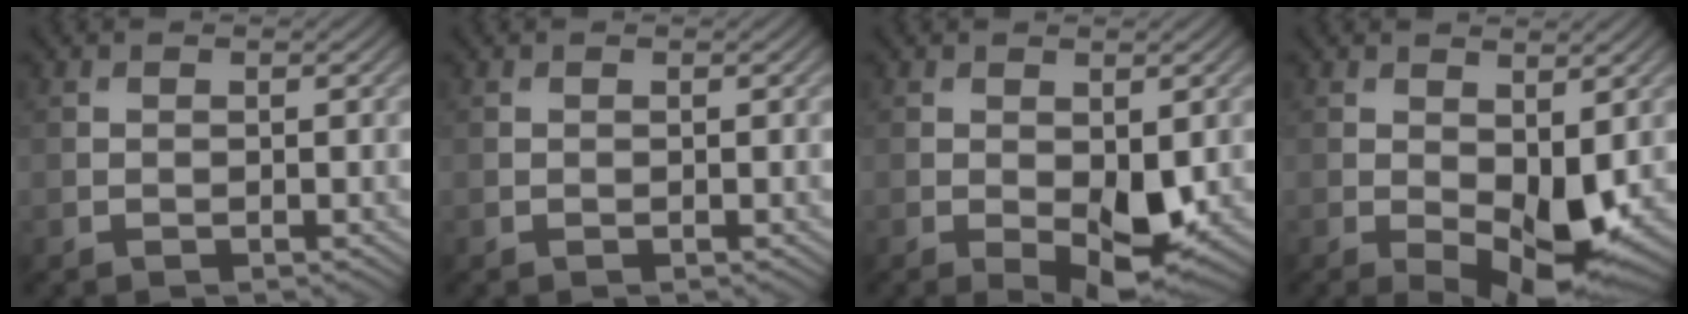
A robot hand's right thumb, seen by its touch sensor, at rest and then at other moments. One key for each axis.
{"total": 0.0}
{"total": 5.4, "fx": -1.0, "fy": 2.3, "fz": 4.8, "tx": -0.078, "ty": -0.015, "tz": -0.010}
{"total": 7.9, "fx": -1.0, "fy": 3.8, "fz": 6.8, "tx": -0.115, "ty": -0.017, "tz": -0.005}